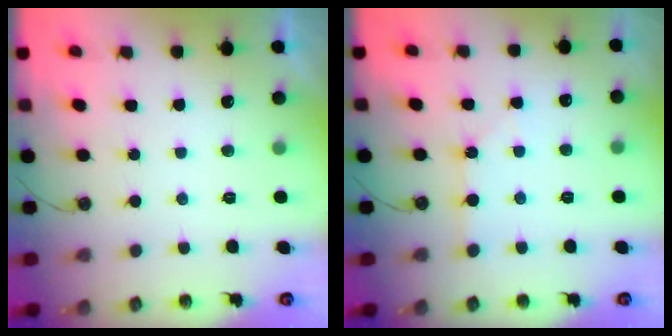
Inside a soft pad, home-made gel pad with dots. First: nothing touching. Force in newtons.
{"total": 1.1, "press": 1.1, "slide": 0.2}